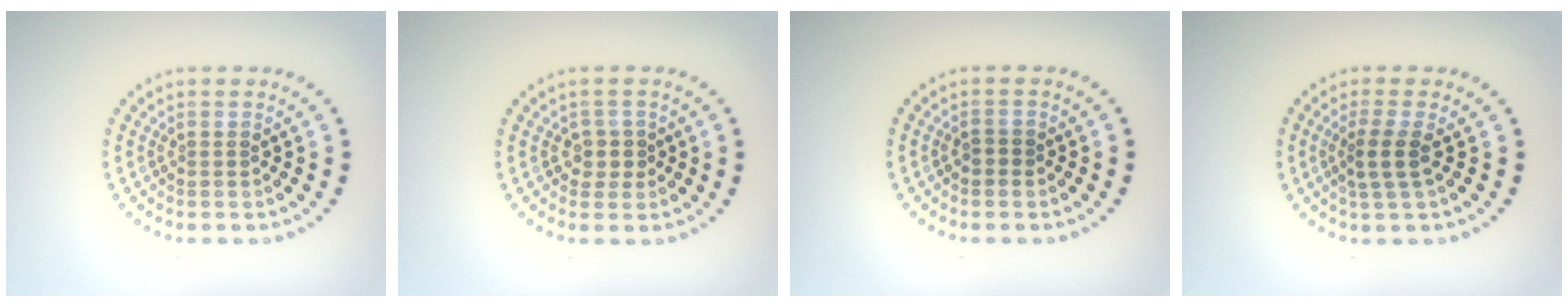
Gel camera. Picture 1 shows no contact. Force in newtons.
{"total": 1.7, "press": 1.5, "slide": 0.9}
{"total": 0.9, "press": 0.9, "slide": 0.1}
{"total": 2.3, "press": 1.8, "slide": 1.3}